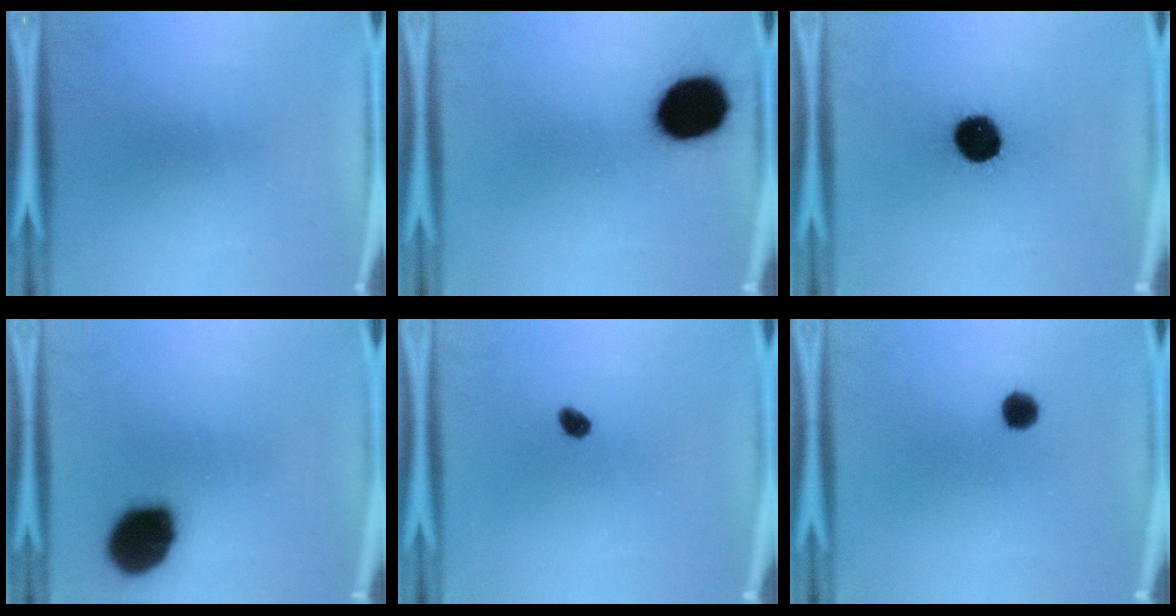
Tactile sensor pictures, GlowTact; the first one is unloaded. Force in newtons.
{"total": 17.7}
{"total": 12.6}
{"total": 17.3}
{"total": 2.0}
{"total": 2.8}